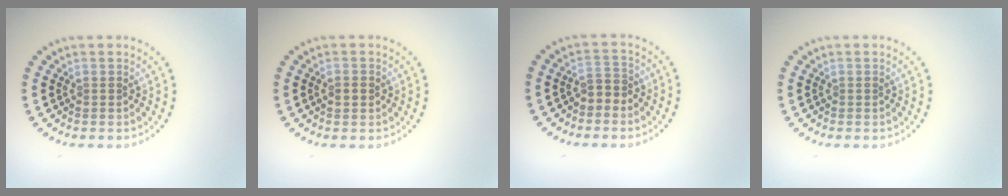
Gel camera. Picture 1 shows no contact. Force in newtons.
{"total": 1.5, "press": 1.5, "slide": 0.0}
{"total": 1.7, "press": 1.5, "slide": 0.8}
{"total": 0.0}